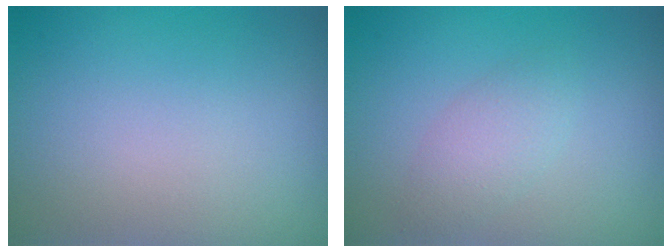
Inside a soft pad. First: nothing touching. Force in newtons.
{"total": 2.1, "press": 2.1, "slide": 0.1}